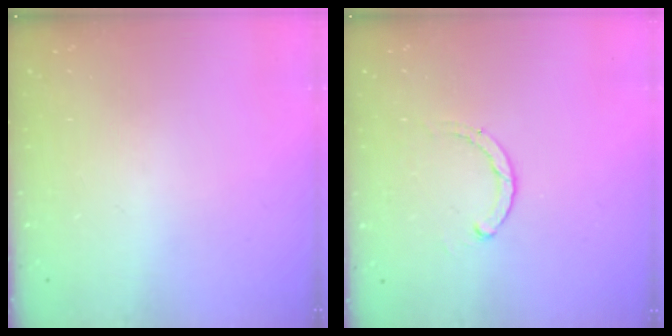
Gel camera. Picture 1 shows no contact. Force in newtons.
{"total": 1.1, "press": 1.0, "slide": 0.3}